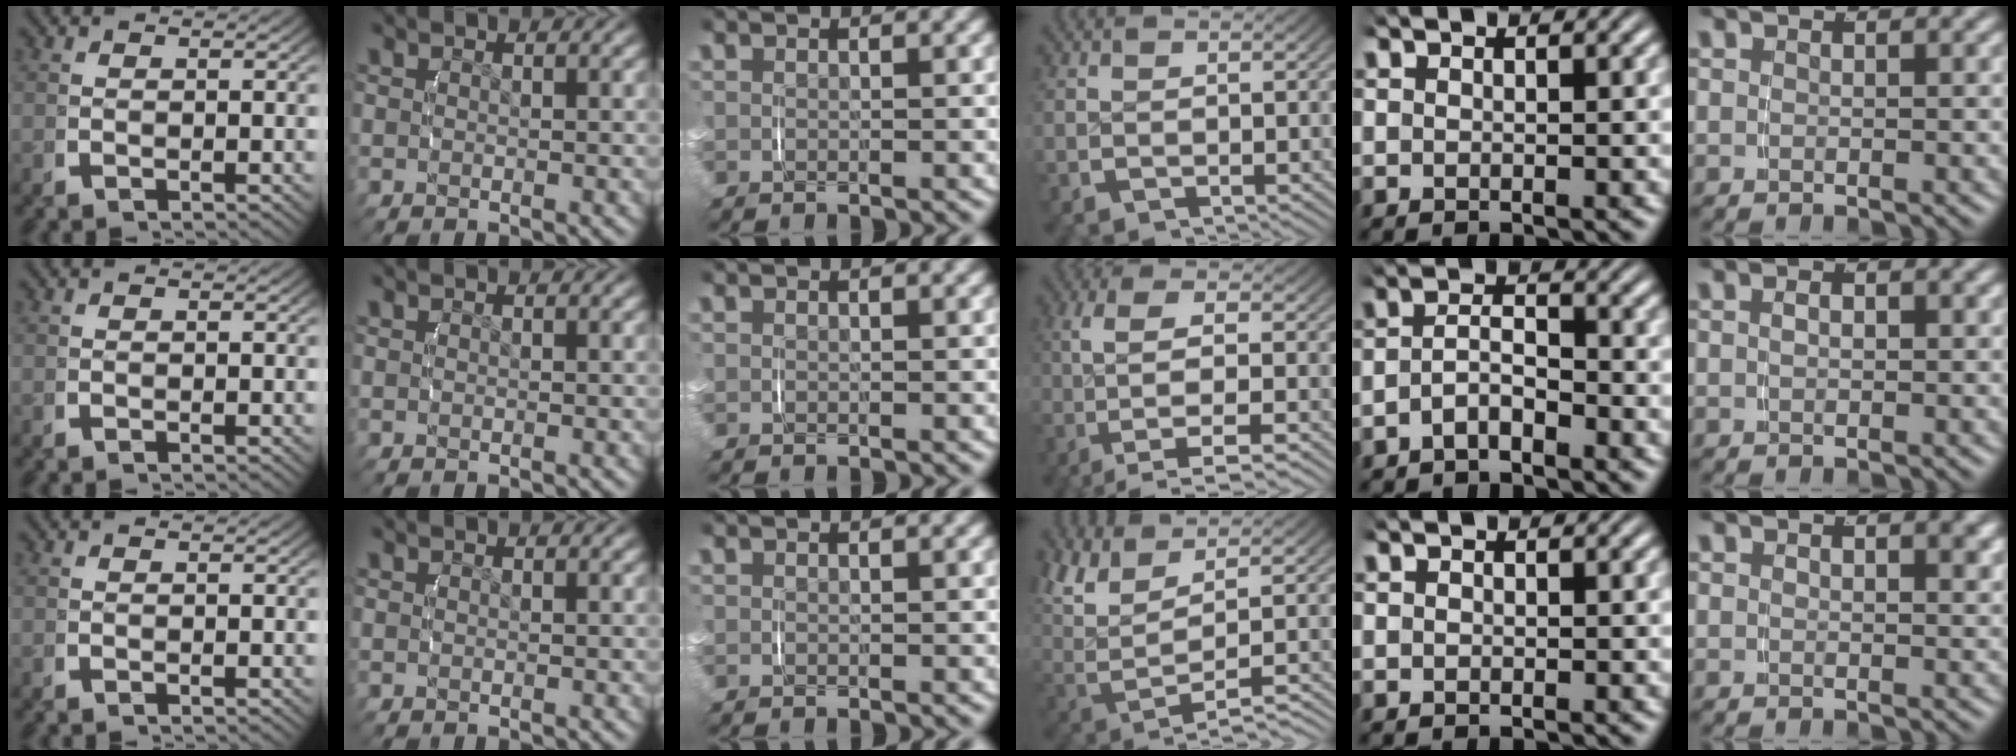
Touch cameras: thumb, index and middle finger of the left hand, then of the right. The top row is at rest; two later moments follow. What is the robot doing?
{"motion": "lift_and_place", "object": "backpack"}